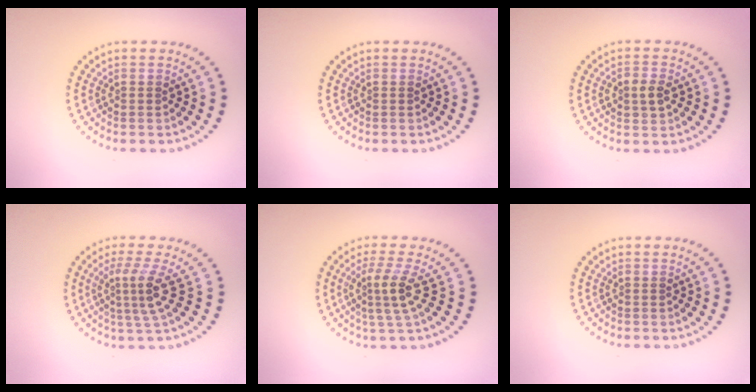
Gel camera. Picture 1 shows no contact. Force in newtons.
{"total": 0.0}
{"total": 2.1, "press": 2.1, "slide": 0.2}
{"total": 3.4, "press": 2.3, "slide": 2.5}
{"total": 2.9, "press": 2.3, "slide": 1.9}
{"total": 0.0}